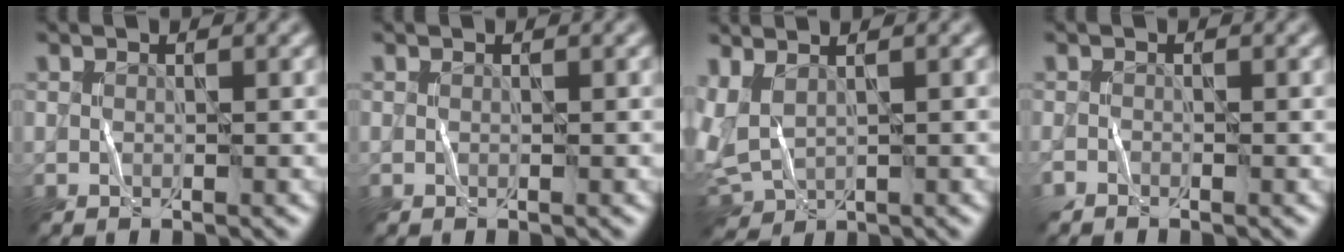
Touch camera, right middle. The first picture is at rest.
{"total": 0.0}
{"total": 4.0, "force": [0.5, 2.2, 3.4], "torque": [-0.095, 0.006, 0.007]}
{"total": 0.7, "force": [-0.6, 0.2, 0.0], "torque": [-0.001, -0.003, -0.015]}